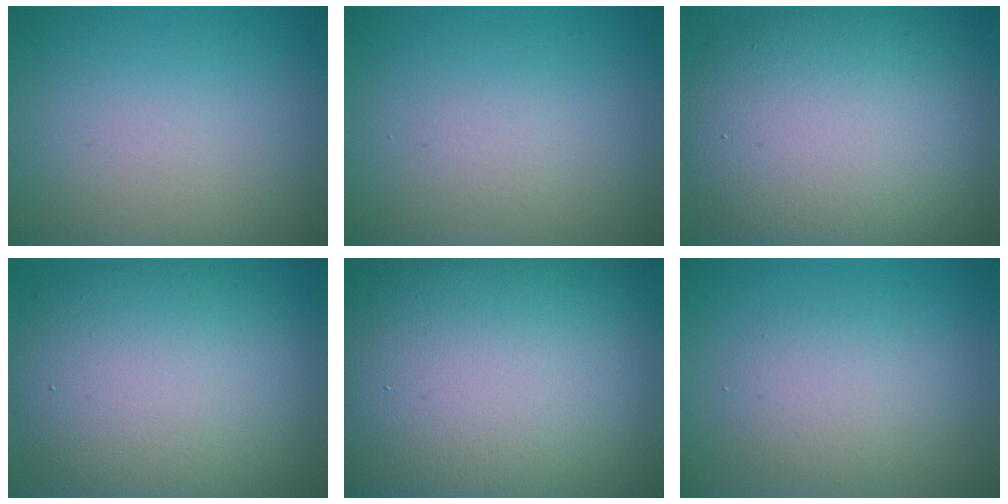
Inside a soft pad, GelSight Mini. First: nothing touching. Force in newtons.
{"total": 0.7, "press": 0.7, "slide": 0.1}
{"total": 12.1, "press": 12.1, "slide": 0.4}
{"total": 11.6, "press": 11.6, "slide": 0.7}
{"total": 22.8, "press": 22.7, "slide": 1.1}
{"total": 2.8, "press": 2.8, "slide": 0.2}